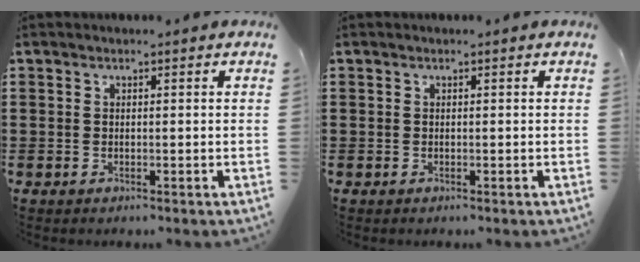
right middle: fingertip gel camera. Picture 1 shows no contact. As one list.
[{"total": 0.0}]